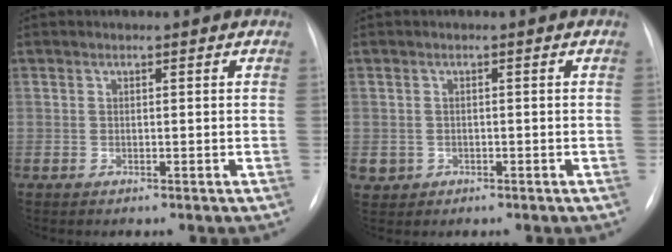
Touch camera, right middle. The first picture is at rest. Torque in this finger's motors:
{"motor_torque": [1.09, -1.05, 0.10, 0.02]}